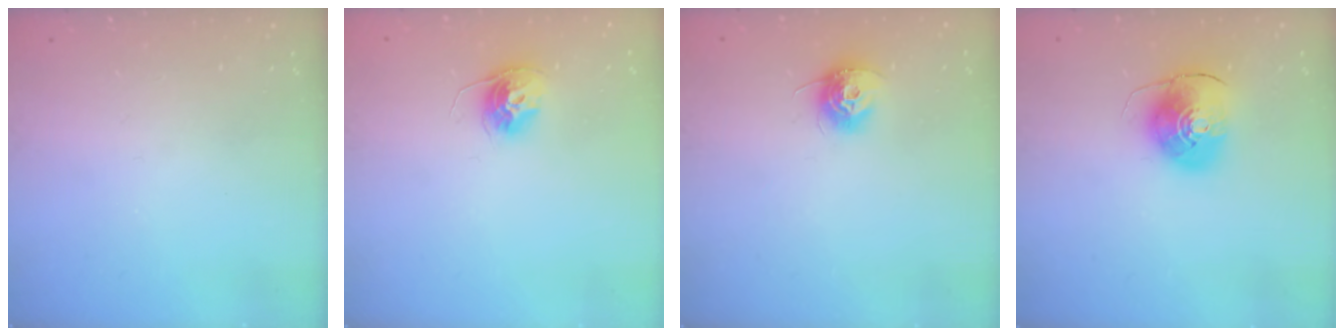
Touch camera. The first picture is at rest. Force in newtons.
{"total": 10.5, "press": 10.5, "slide": 0.5}
{"total": 9.5, "press": 9.5, "slide": 0.4}
{"total": 9.3, "press": 9.3, "slide": 1.1}